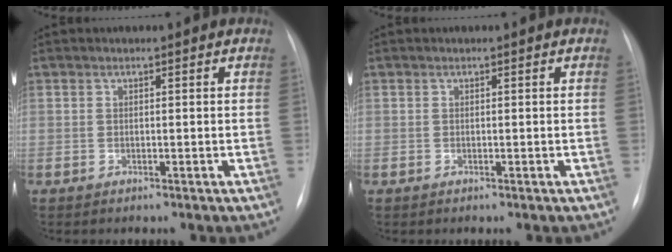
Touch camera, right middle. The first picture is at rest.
{"total": 0.0}